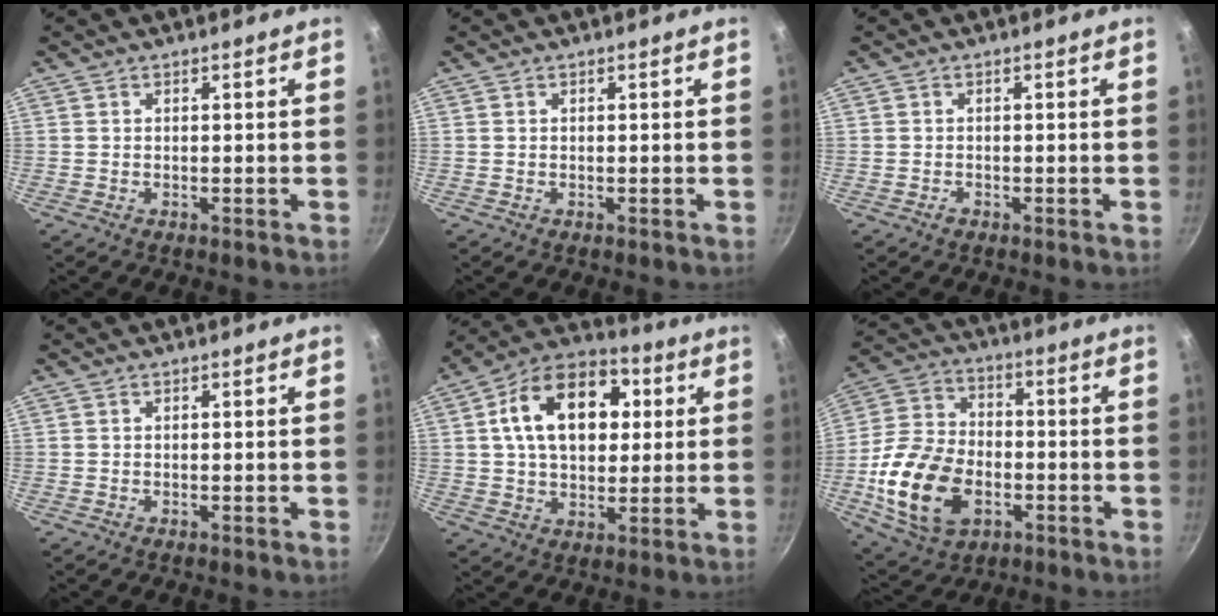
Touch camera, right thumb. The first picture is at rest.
{"total": 0.0}
{"total": 1.0, "force": [-0.6, 0.7, 0.4], "torque": [-0.006, 0.004, -0.011]}
{"total": 0.0}
{"total": 18.9, "force": [4.3, 12.6, 13.4], "torque": [-0.186, 0.018, 0.055]}
{"total": 19.1, "force": [-5.1, 12.8, 13.3], "torque": [-0.250, 0.021, -0.089]}